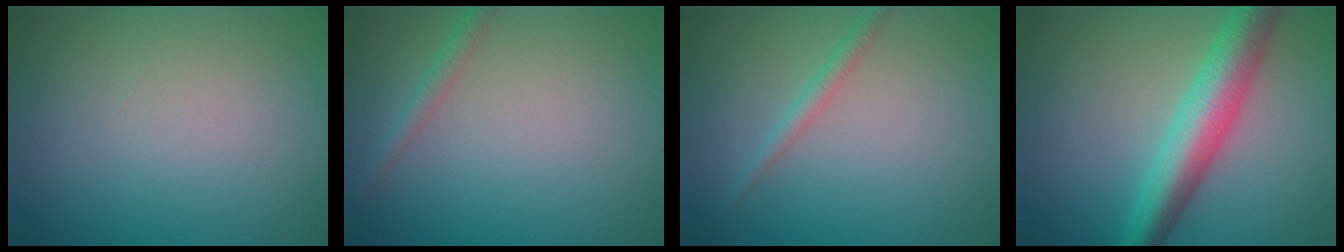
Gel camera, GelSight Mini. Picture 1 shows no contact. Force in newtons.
{"total": 1.4, "press": 1.4, "slide": 0.0}
{"total": 1.4, "press": 1.4, "slide": 0.0}
{"total": 6.3, "press": 6.3, "slide": 0.2}